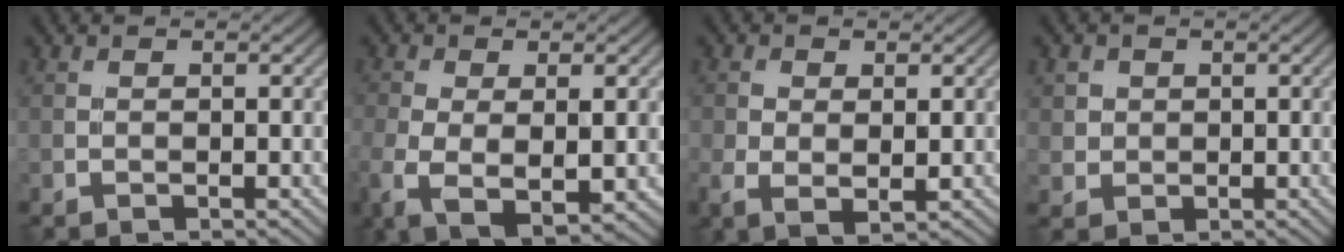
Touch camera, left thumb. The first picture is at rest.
{"total": 7.5, "force": [-1.6, 3.8, 6.3], "torque": [-0.147, -0.029, -0.023]}
{"total": 4.4, "force": [-0.2, 2.7, 3.5], "torque": [-0.080, -0.011, -0.004]}
{"total": 2.9, "force": [0.9, 2.7, 0.7], "torque": [-0.029, -0.009, 0.025]}